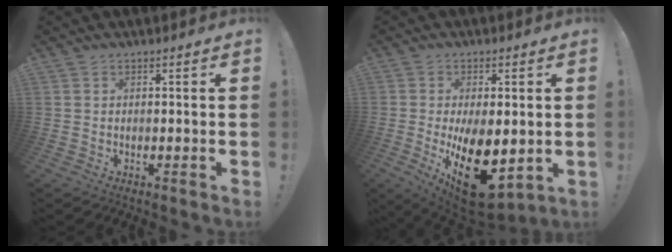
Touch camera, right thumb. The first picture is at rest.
{"total": 19.8, "force": [-4.2, 10.2, 16.5], "torque": [-0.251, 0.003, -0.043]}